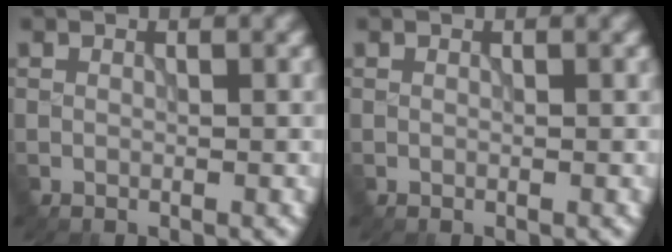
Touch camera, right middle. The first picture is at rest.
{"total": 0.0}